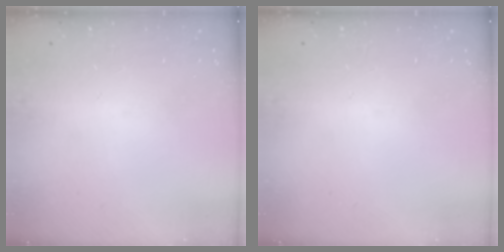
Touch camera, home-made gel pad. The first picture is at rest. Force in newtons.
{"total": 0.0}